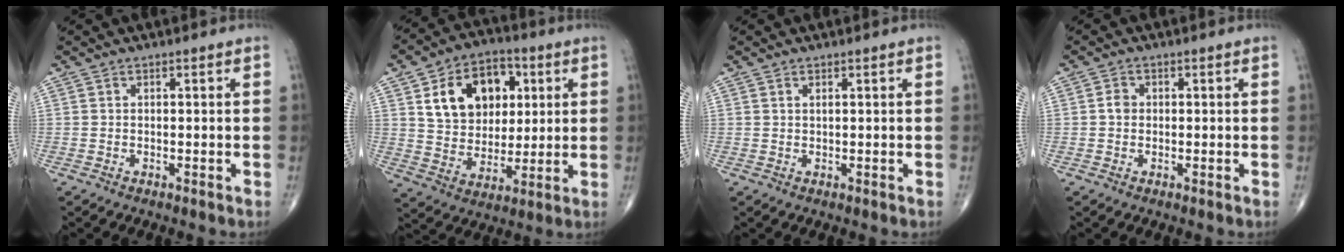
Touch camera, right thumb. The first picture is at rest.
{"total": 16.1, "force": [5.1, 11.6, 10.0], "torque": [-0.119, -0.007, 0.089]}
{"total": 0.7, "force": [0.4, 0.2, 0.5], "torque": [-0.009, 0.003, 0.007]}
{"total": 1.7, "force": [0.0, 1.5, 0.9], "torque": [-0.010, 0.004, -0.003]}